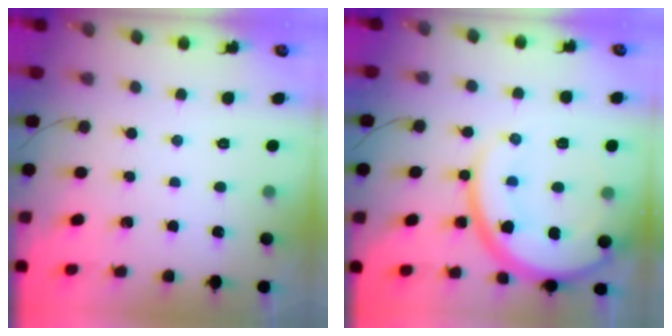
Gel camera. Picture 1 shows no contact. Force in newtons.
{"total": 16.5, "press": 16.4, "slide": 1.5}